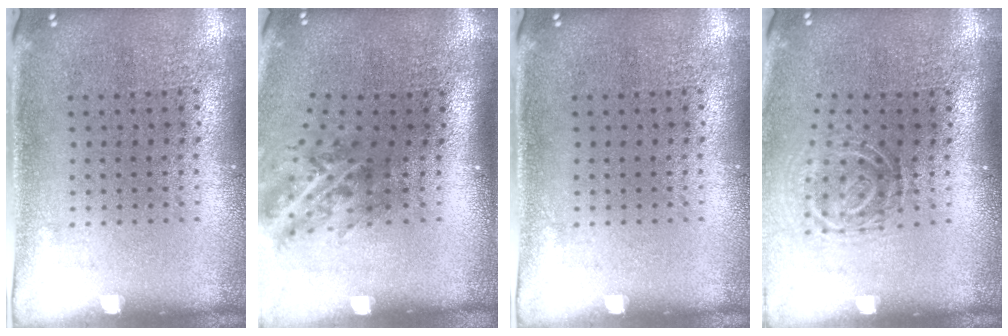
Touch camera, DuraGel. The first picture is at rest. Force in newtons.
{"total": 1.4, "press": 1.1, "slide": 0.9}
{"total": 0.0}
{"total": 1.8, "press": 1.2, "slide": 1.4}